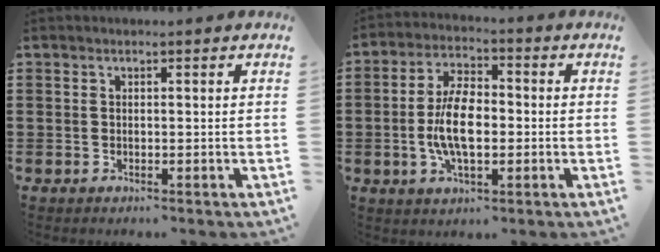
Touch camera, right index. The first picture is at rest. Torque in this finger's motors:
{"motor_torque": [2.14, 0.00, 0.90, 0.21]}